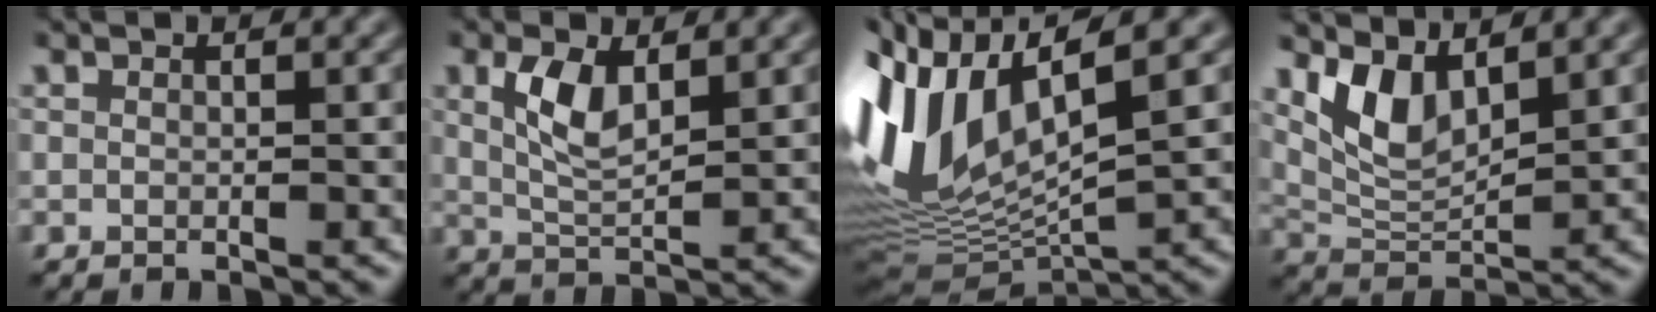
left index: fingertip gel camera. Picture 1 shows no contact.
{"total": 3.8, "force": [1.1, 1.6, 3.2], "torque": [-0.073, 0.003, 0.027]}
{"total": 11.7, "force": [1.7, 4.7, 10.5], "torque": [-0.235, -0.003, 0.043]}
{"total": 4.4, "force": [2.3, 1.9, 3.2], "torque": [-0.070, -0.012, 0.051]}